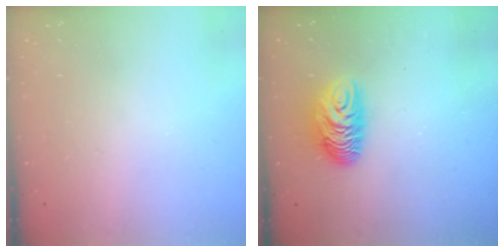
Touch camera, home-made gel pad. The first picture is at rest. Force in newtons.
{"total": 9.5, "press": 9.5, "slide": 0.6}